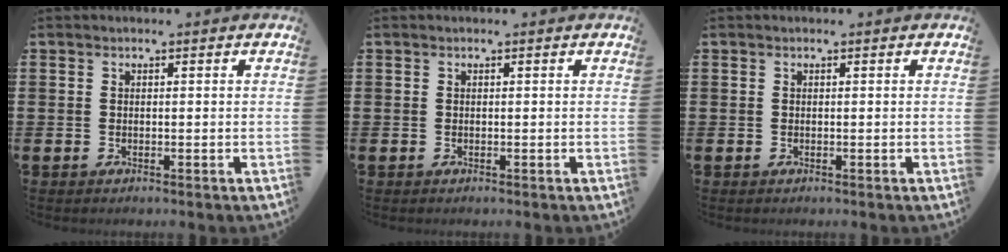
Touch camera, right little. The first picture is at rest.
{"total": 0.0}
{"total": 0.0}